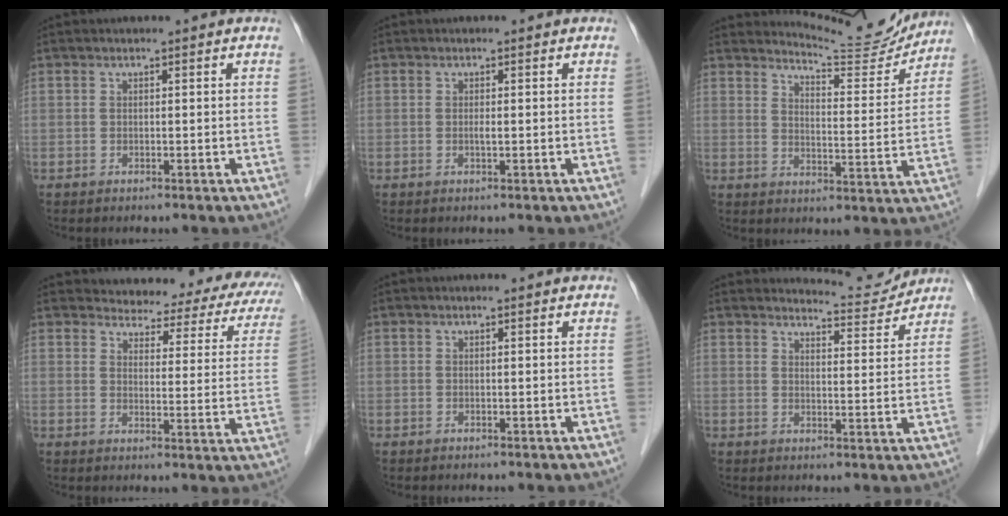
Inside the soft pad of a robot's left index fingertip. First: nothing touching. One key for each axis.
{"total": 0.6, "fx": -0.1, "fy": 0.1, "fz": 0.6, "tx": -0.013, "ty": 0.000, "tz": -0.002}
{"total": 10.1, "fx": 10.0, "fy": 0.4, "fz": 0.3, "tx": -0.007, "ty": -0.031, "tz": 0.130}
{"total": 16.8, "fx": 14.8, "fy": 5.5, "fz": 5.8, "tx": -0.038, "ty": -0.028, "tz": 0.141}
{"total": 0.7, "fx": 0.7, "fy": 0.1, "fz": 0.1, "tx": -0.007, "ty": 0.001, "tz": 0.002}
{"total": 5.5, "fx": 5.5, "fy": 0.0, "fz": -1.0, "tx": 0.005, "ty": -0.017, "tz": 0.069}